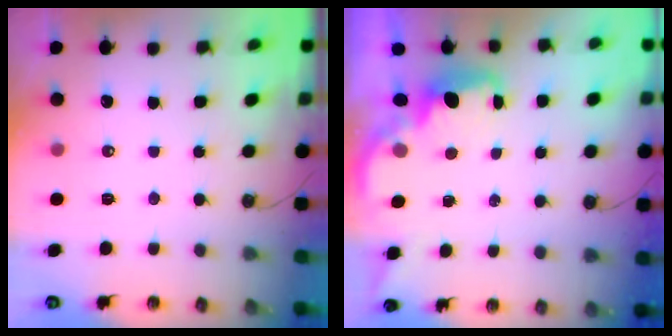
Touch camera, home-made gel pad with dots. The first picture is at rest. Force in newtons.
{"total": 1.6, "press": 1.5, "slide": 0.7}